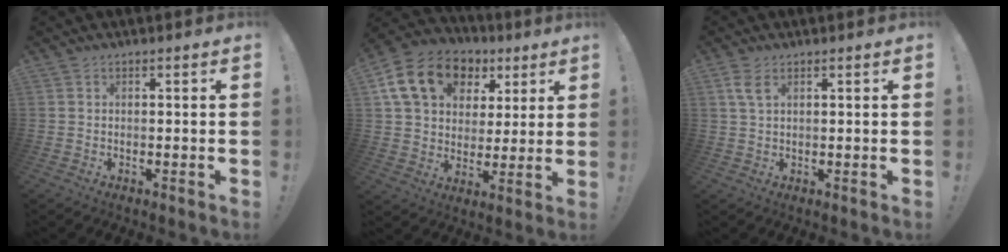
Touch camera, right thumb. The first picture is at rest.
{"total": 18.9, "force": [8.1, 13.8, 10.1], "torque": [-0.156, -0.023, 0.159]}
{"total": 3.9, "force": [1.8, 1.8, 3.0], "torque": [-0.052, 0.000, 0.033]}